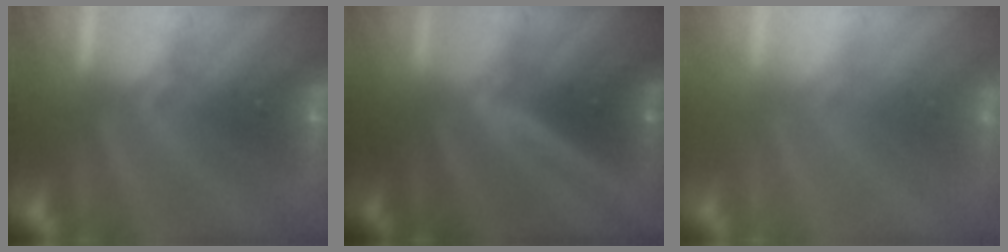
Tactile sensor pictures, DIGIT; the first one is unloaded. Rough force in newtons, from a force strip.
{"total": 3.4}
{"total": 2.5}